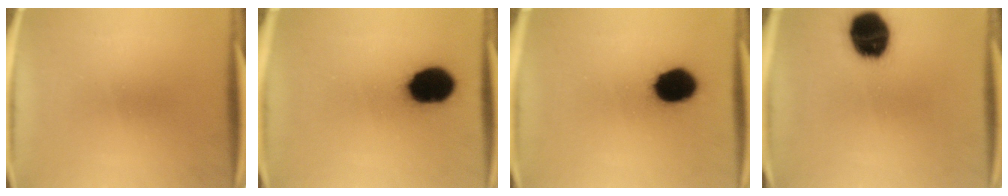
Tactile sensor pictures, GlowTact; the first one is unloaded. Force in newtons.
{"total": 14.2}
{"total": 13.3}
{"total": 16.1}